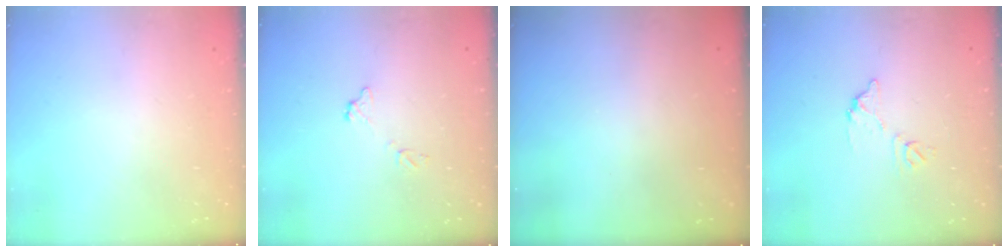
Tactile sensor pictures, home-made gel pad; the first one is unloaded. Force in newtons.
{"total": 6.8, "press": 6.8, "slide": 0.4}
{"total": 3.0, "press": 3.0, "slide": 0.1}
{"total": 7.6, "press": 7.6, "slide": 0.4}